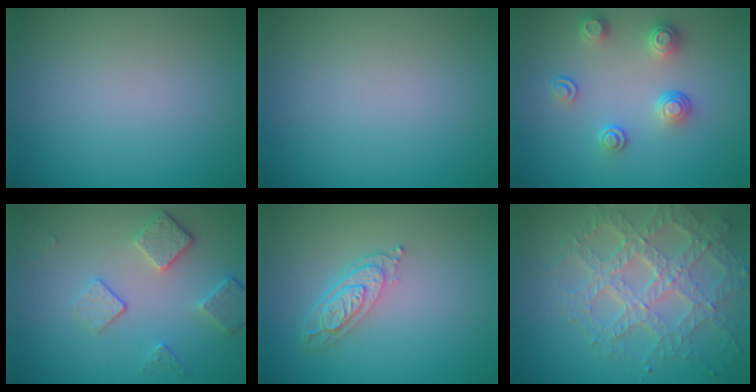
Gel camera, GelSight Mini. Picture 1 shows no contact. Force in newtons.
{"total": 0.0}
{"total": 2.9, "press": 2.6, "slide": 1.4}
{"total": 3.8, "press": 2.9, "slide": 2.5}
{"total": 3.6, "press": 2.7, "slide": 2.4}
{"total": 6.7, "press": 4.8, "slide": 4.7}